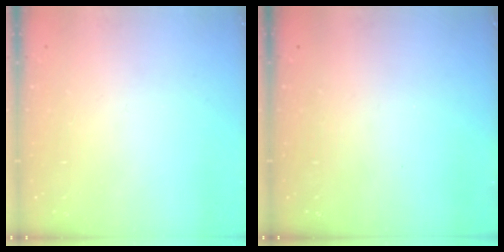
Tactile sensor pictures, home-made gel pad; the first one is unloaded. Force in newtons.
{"total": 0.0}